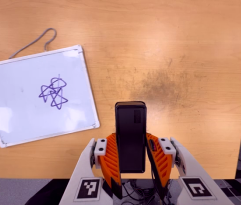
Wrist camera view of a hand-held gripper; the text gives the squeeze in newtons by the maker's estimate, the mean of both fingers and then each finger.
{"total": 3.9, "left": 2.7, "right": 5.1}